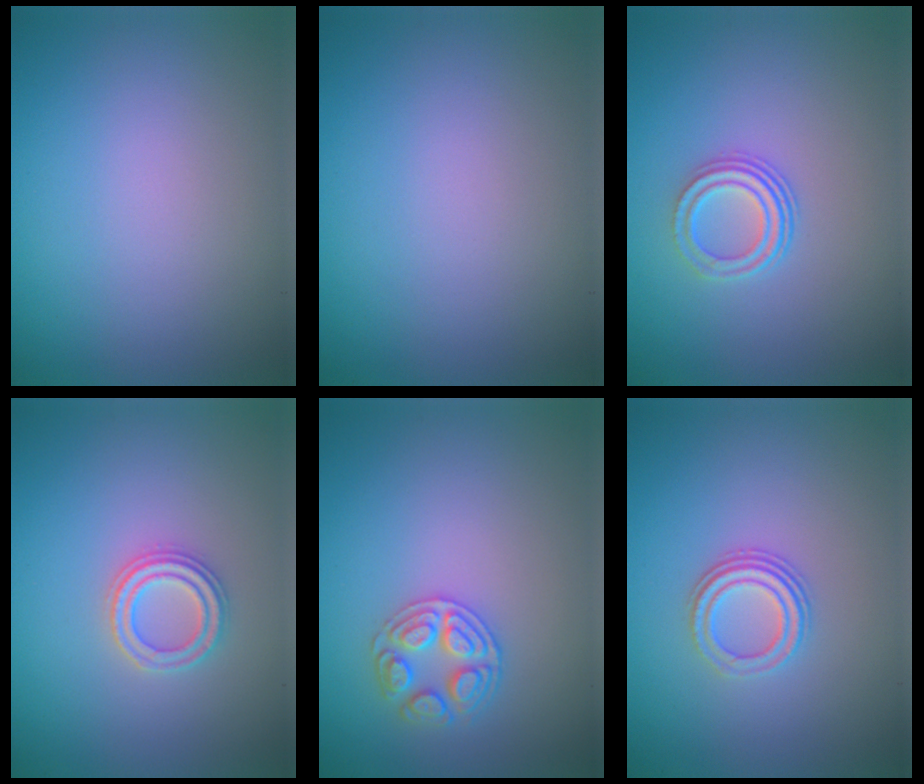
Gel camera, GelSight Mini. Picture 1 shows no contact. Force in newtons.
{"total": 0.0}
{"total": 2.9, "press": 2.1, "slide": 2.0}
{"total": 2.3, "press": 2.3, "slide": 0.2}
{"total": 2.6, "press": 2.6, "slide": 0.2}
{"total": 2.9, "press": 2.2, "slide": 1.9}